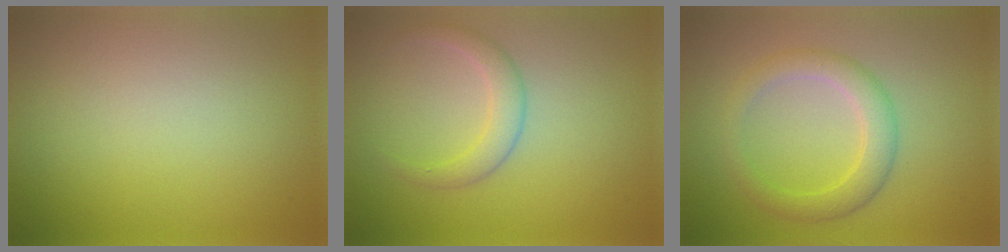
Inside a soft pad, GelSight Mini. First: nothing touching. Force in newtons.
{"total": 2.3, "press": 2.3, "slide": 0.1}
{"total": 3.4, "press": 3.3, "slide": 0.4}